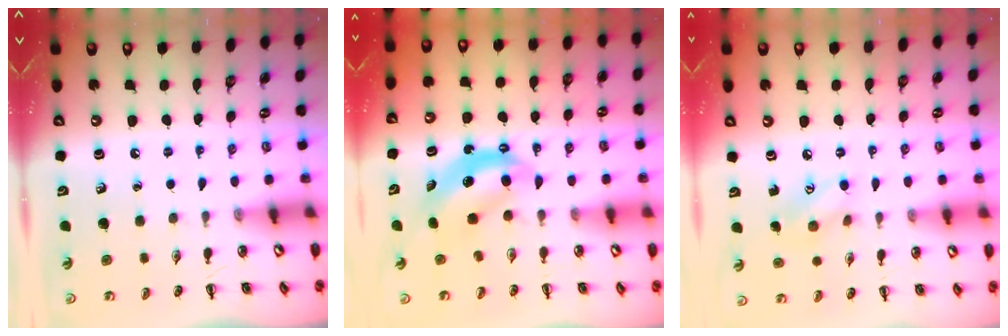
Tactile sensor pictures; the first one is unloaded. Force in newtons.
{"total": 6.2, "press": 6.2, "slide": 0.4}
{"total": 6.5, "press": 6.3, "slide": 1.3}